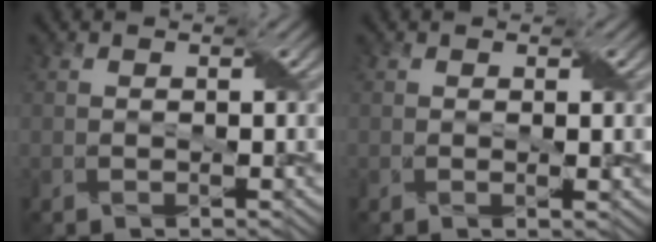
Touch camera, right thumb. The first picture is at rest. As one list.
[{"total": 1.3, "force": [0.2, 0.0, 1.3], "torque": [-0.023, 0.001, 0.000]}]